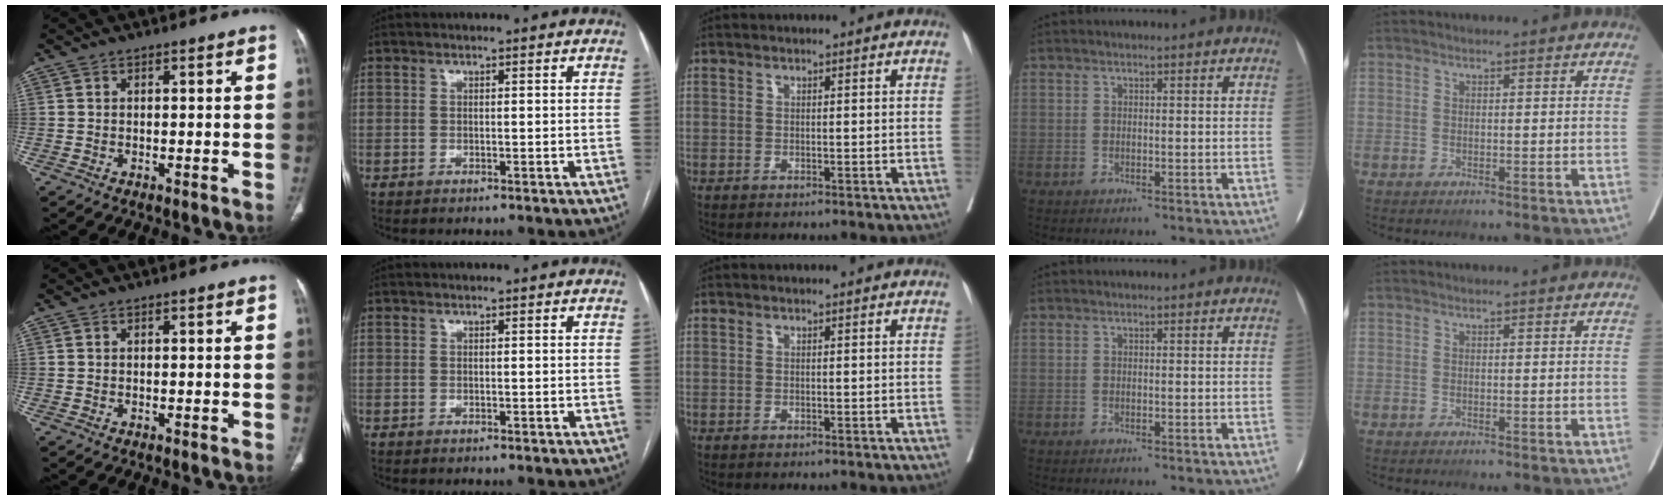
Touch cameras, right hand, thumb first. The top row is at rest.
{}